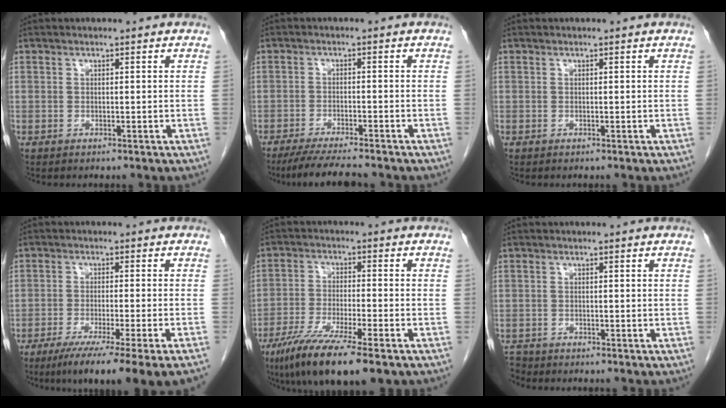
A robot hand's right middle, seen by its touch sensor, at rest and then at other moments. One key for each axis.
{"total": 7.8, "fx": -6.9, "fy": 0.2, "fz": 3.8, "tx": -0.060, "ty": -0.022, "tz": -0.112}
{"total": 0.0}
{"total": 13.6, "fx": -9.9, "fy": -1.6, "fz": 9.1, "tx": -0.109, "ty": -0.044, "tz": -0.151}
{"total": 12.7, "fx": -8.5, "fy": 1.3, "fz": 9.4, "tx": -0.168, "ty": -0.034, "tz": -0.140}
{"total": 2.1, "fx": -2.0, "fy": 0.7, "fz": -0.2, "tx": -0.001, "ty": -0.006, "tz": -0.037}